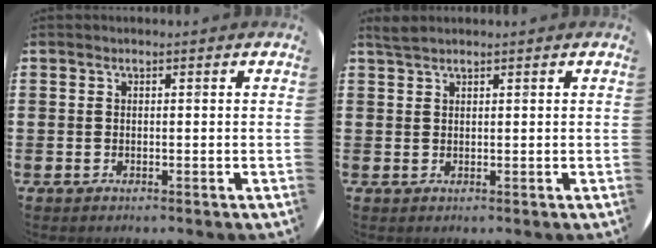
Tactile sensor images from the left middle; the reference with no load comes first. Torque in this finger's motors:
{"motor_torque": [0.35, -0.28, 0.01, 0.00]}